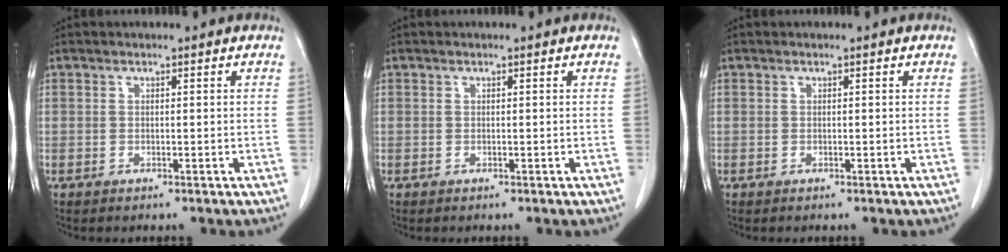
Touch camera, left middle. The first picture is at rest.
{"total": 0.0}
{"total": 0.0}